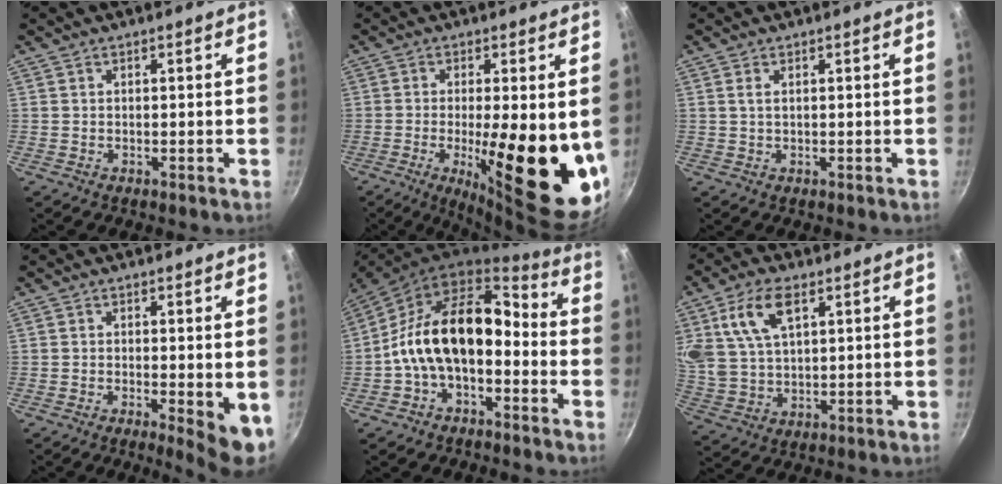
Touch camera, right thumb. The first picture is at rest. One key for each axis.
{"total": 19.3, "fx": -2.2, "fy": 5.8, "fz": 18.2, "tx": -0.246, "ty": -0.026, "tz": -0.025}
{"total": 1.3, "fx": 0.5, "fy": 0.6, "fz": 1.1, "tx": -0.021, "ty": 0.000, "tz": 0.008}
{"total": 6.3, "fx": -1.3, "fy": 1.6, "fz": 6.0, "tx": -0.074, "ty": -0.010, "tz": -0.014}
{"total": 16.0, "fx": -3.0, "fy": 9.7, "fz": 12.4, "tx": -0.188, "ty": 0.059, "tz": -0.070}
{"total": 11.7, "fx": 4.9, "fy": 6.4, "fz": 8.5, "tx": -0.156, "ty": -0.010, "tz": 0.099}